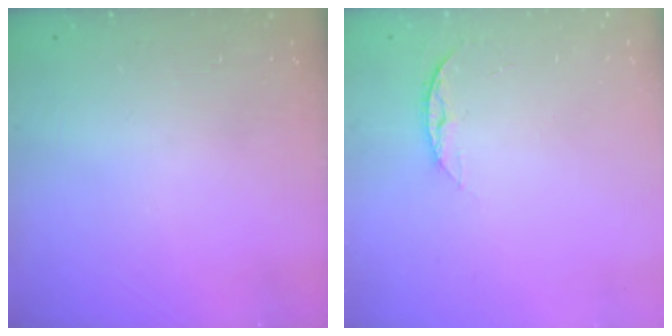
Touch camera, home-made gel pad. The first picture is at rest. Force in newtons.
{"total": 6.4, "press": 6.3, "slide": 0.8}